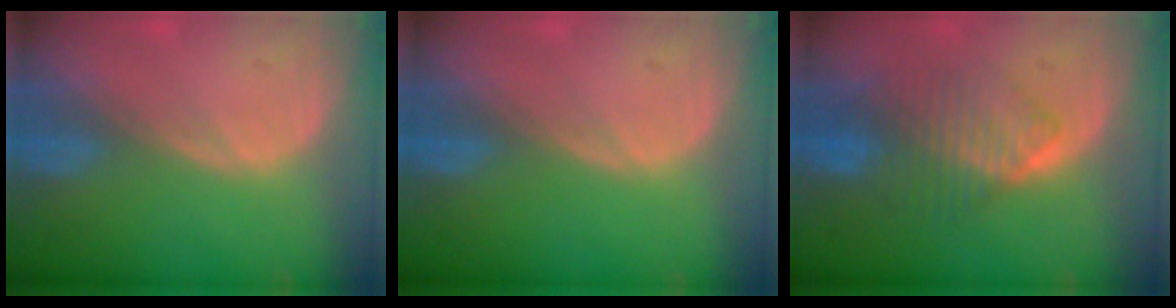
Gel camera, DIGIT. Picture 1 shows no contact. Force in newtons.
{"total": 0.0}
{"total": 7.7, "press": 7.5, "slide": 2.0}